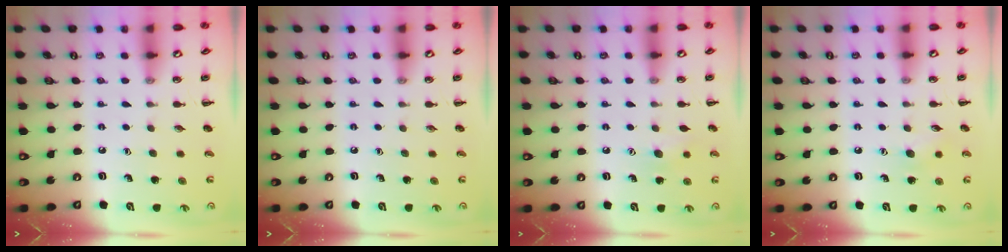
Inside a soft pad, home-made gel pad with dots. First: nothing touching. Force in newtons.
{"total": 0.0}
{"total": 8.1, "press": 7.9, "slide": 1.8}
{"total": 7.2, "press": 7.0, "slide": 1.4}